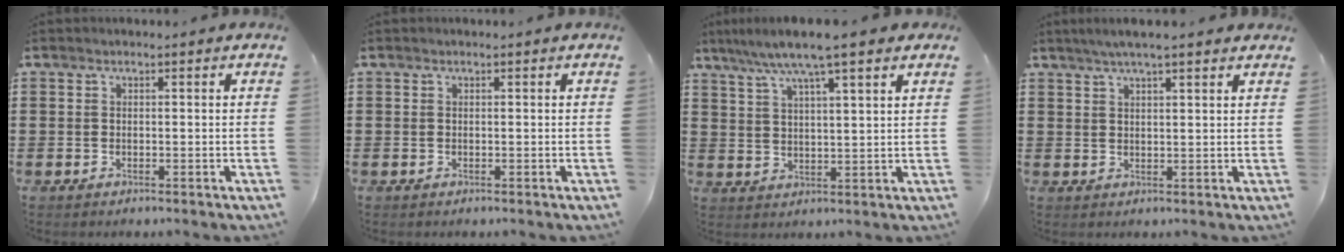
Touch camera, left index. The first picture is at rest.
{"total": 0.0}
{"total": 7.7, "force": [5.8, 0.4, 5.0], "torque": [-0.111, -0.013, 0.102]}
{"total": 3.8, "force": [2.9, 0.4, 2.3], "torque": [-0.051, 0.002, 0.052]}